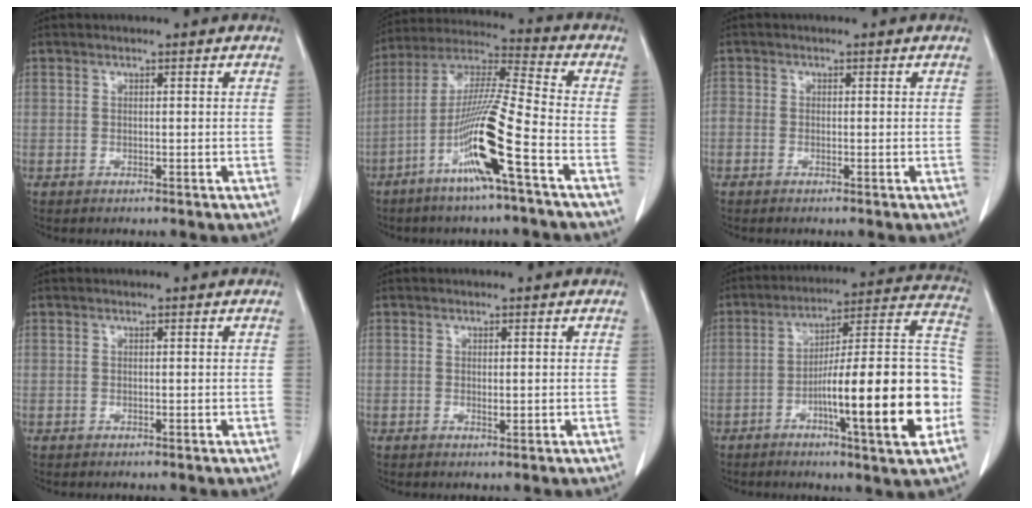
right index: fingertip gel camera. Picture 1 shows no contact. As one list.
[{"total": 14.0, "force": [-6.2, -0.8, 12.6], "torque": [-0.251, -0.008, -0.121]}, {"total": 1.4, "force": [-0.4, 1.1, 0.8], "torque": [-0.023, 0.005, -0.010]}, {"total": 0.0}, {"total": 0.8, "force": [0.1, 0.4, 0.7], "torque": [-0.013, -0.003, 0.004]}, {"total": 21.7, "force": [-6.2, 1.6, 20.8], "torque": [-0.263, 0.015, -0.092]}]